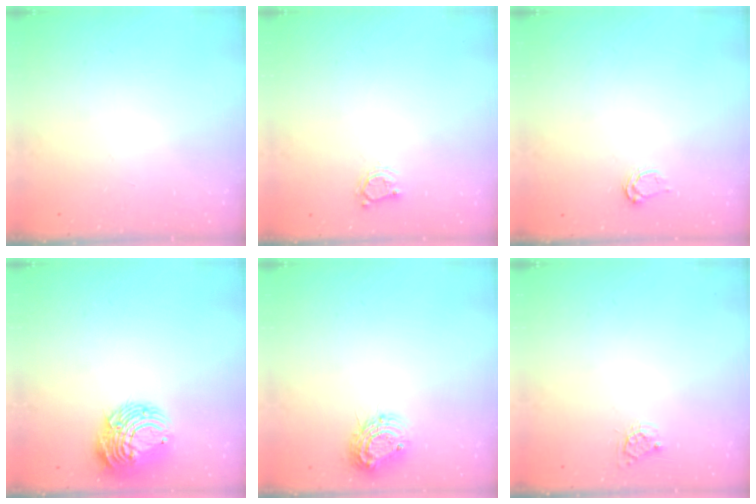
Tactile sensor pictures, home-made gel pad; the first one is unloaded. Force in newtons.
{"total": 2.9, "press": 2.9, "slide": 0.3}
{"total": 3.2, "press": 3.1, "slide": 0.5}
{"total": 11.0, "press": 11.0, "slide": 1.4}
{"total": 10.2, "press": 10.2, "slide": 0.8}
{"total": 3.9, "press": 3.9, "slide": 0.3}